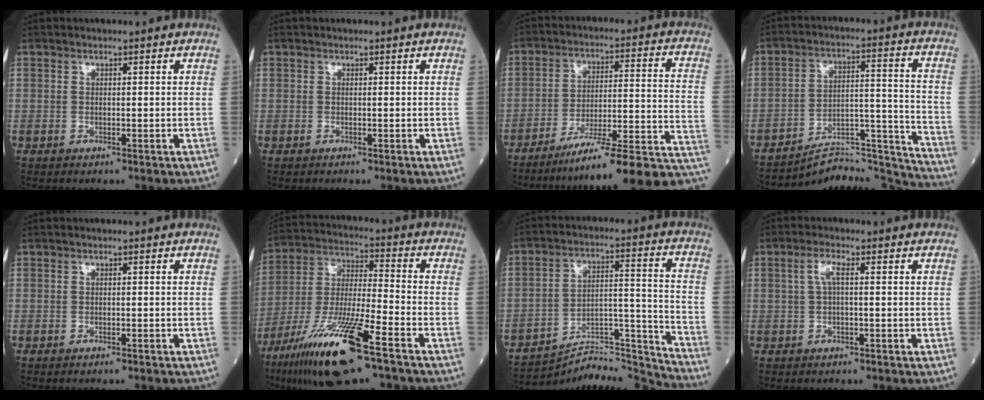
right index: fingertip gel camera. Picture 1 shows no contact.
{"total": 0.0}
{"total": 19.0, "force": [-14.6, 0.3, 12.2], "torque": [-0.110, 0.026, -0.218]}
{"total": 15.5, "force": [-15.5, -0.1, 0.6], "torque": [0.008, 0.062, -0.230]}
{"total": 1.4, "force": [-1.2, 0.1, 0.6], "torque": [-0.010, -0.001, -0.014]}
{"total": 18.4, "force": [-11.0, 1.7, 14.6], "torque": [-0.300, -0.045, -0.200]}
{"total": 15.2, "force": [-15.1, -1.7, -0.2], "torque": [0.012, 0.054, -0.241]}
{"total": 2.6, "force": [0.4, 0.4, 2.5], "torque": [-0.055, 0.009, 0.011]}